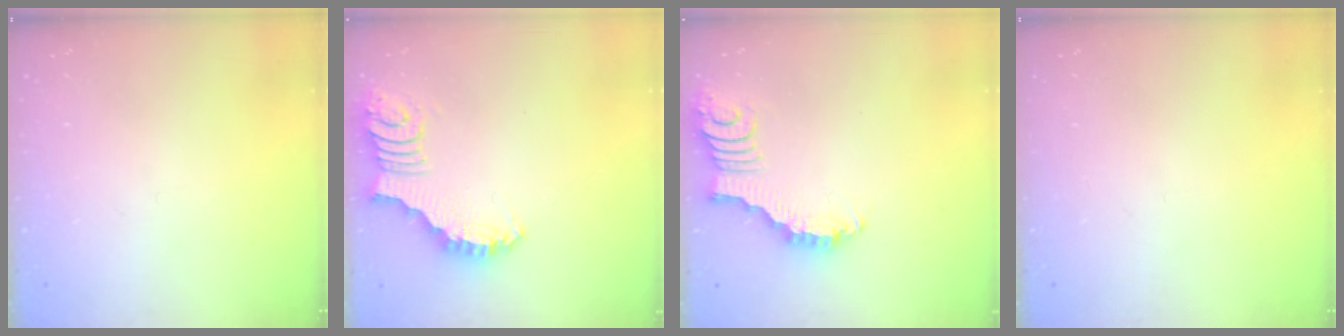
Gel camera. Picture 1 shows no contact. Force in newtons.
{"total": 2.7, "press": 2.7, "slide": 0.5}
{"total": 3.3, "press": 3.2, "slide": 0.6}
{"total": 0.0}